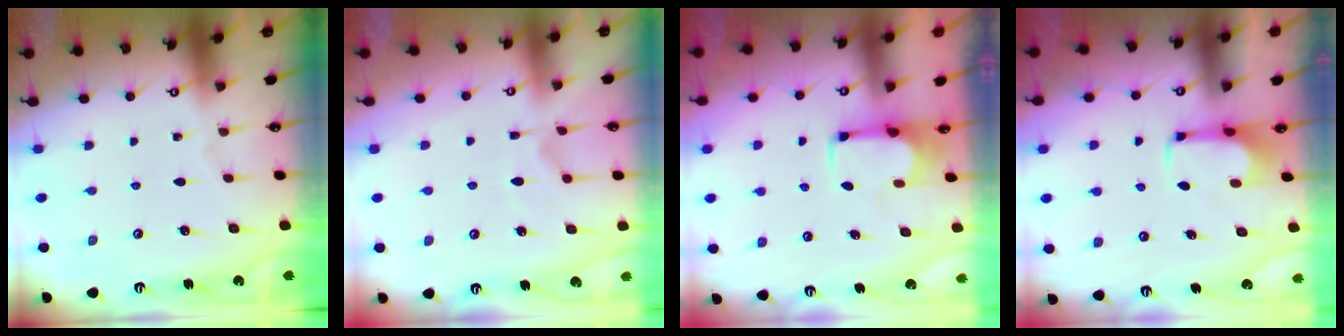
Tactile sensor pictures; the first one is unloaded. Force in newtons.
{"total": 3.5, "press": 3.3, "slide": 1.3}
{"total": 1.6, "press": 1.5, "slide": 0.6}
{"total": 1.9, "press": 1.9, "slide": 0.2}